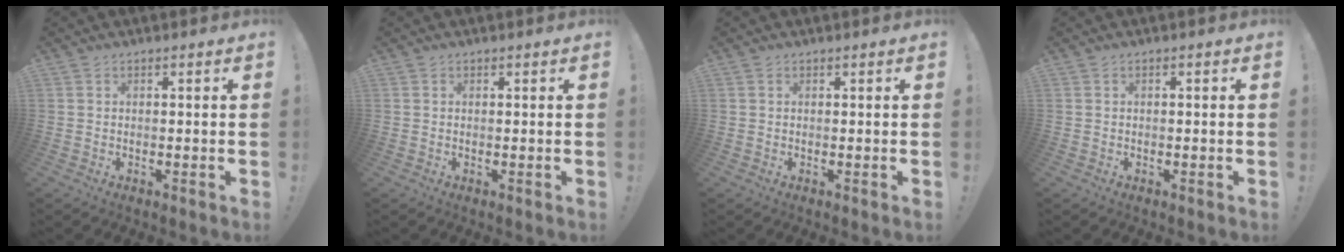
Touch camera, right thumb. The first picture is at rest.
{"total": 0.0}
{"total": 0.0}
{"total": 0.7, "force": [-0.6, 0.2, 0.3], "torque": [-0.006, 0.002, -0.010]}